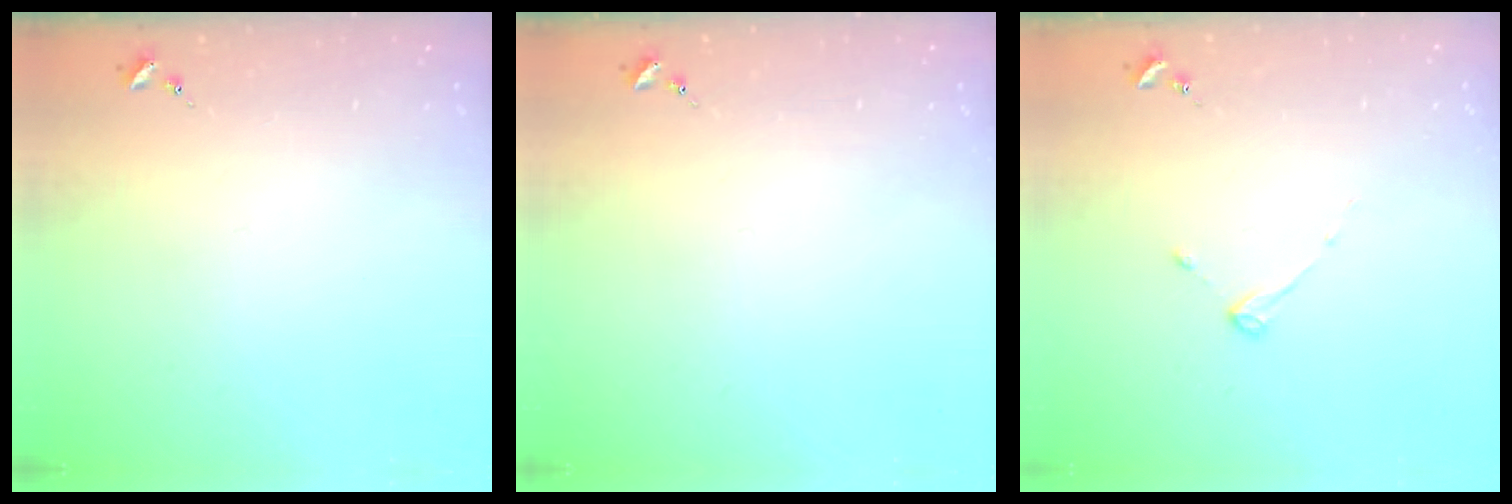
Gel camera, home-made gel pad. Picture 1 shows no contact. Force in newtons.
{"total": 0.0}
{"total": 2.7, "press": 2.7, "slide": 0.3}